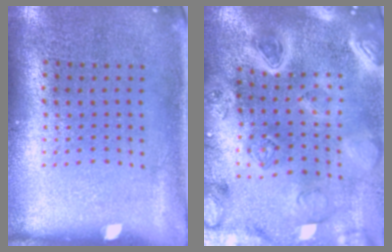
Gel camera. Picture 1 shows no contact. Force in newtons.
{"total": 4.7, "press": 4.1, "slide": 2.3}